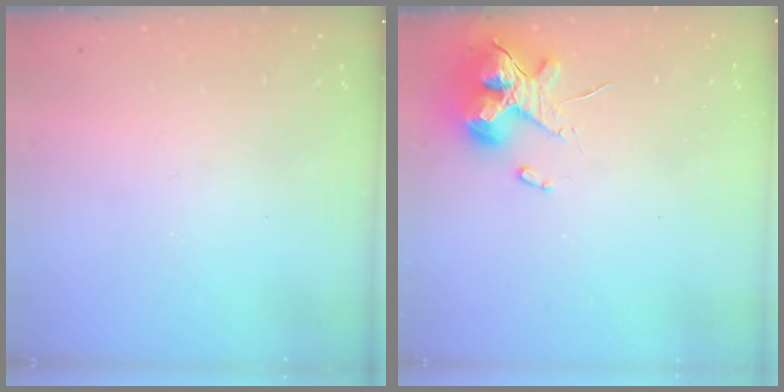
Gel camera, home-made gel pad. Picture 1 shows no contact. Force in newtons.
{"total": 11.6, "press": 11.4, "slide": 1.9}